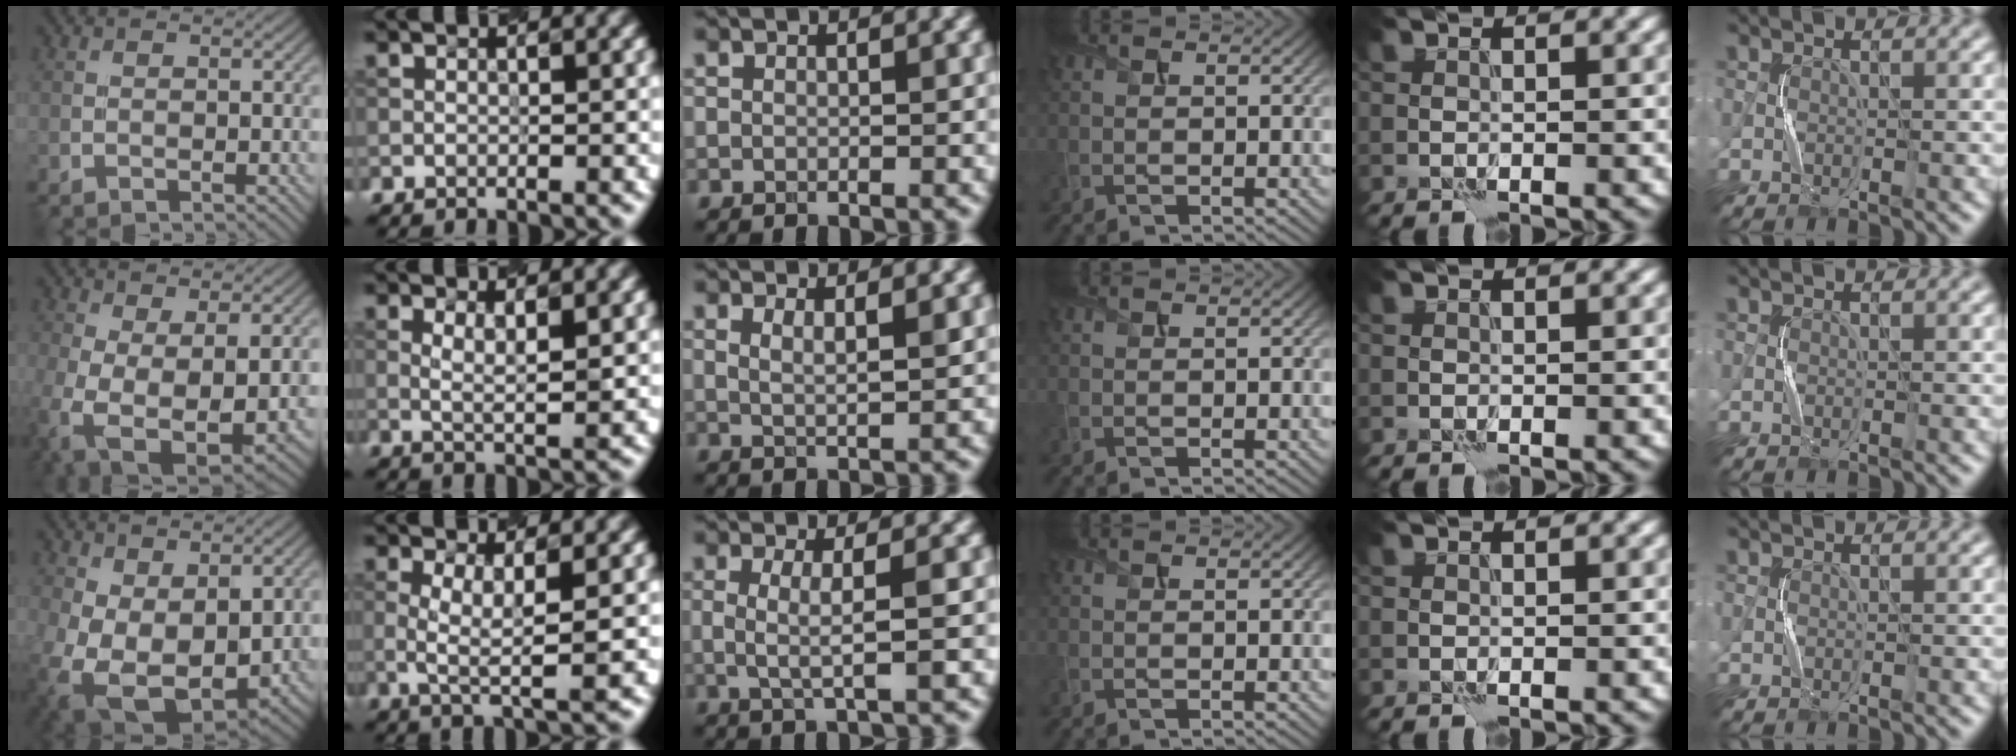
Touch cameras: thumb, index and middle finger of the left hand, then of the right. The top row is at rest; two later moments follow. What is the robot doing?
{"motion": "squeeze", "object": "sponge"}